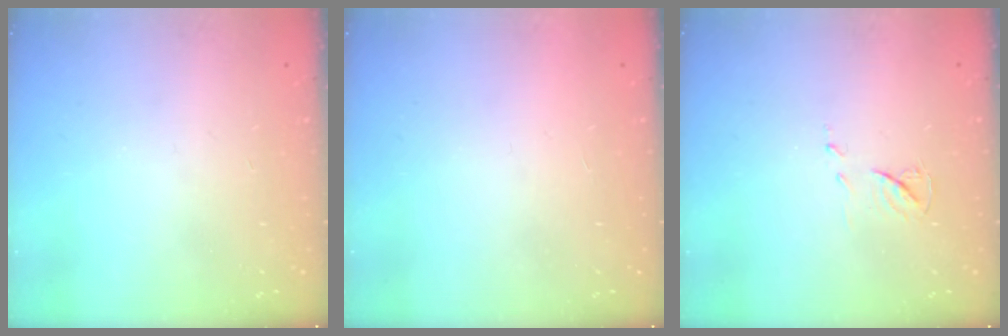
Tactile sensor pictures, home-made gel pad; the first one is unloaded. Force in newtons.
{"total": 1.7, "press": 1.6, "slide": 0.1}
{"total": 5.8, "press": 5.8, "slide": 0.5}